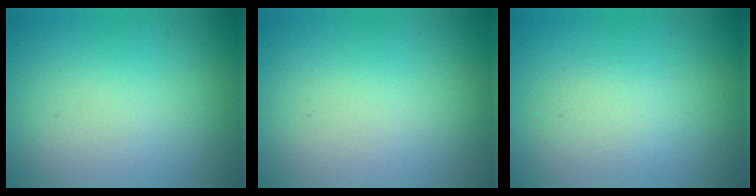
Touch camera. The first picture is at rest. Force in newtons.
{"total": 0.0}
{"total": 1.6, "press": 1.6, "slide": 0.1}